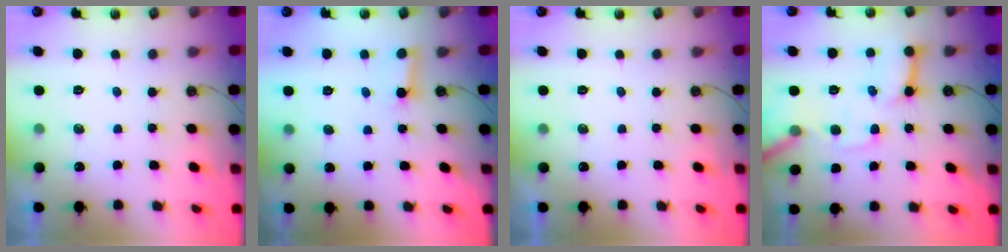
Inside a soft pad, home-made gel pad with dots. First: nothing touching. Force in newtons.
{"total": 2.8, "press": 2.8, "slide": 0.3}
{"total": 0.0}
{"total": 13.9, "press": 13.8, "slide": 1.7}